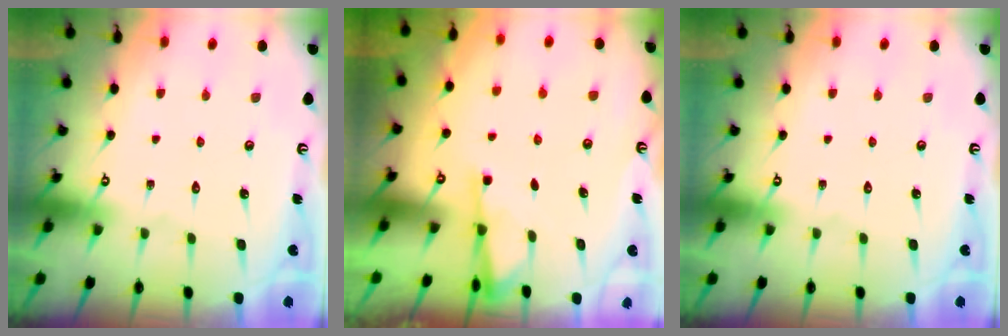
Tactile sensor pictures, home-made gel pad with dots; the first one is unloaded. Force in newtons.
{"total": 1.9, "press": 1.9, "slide": 0.3}
{"total": 0.0}